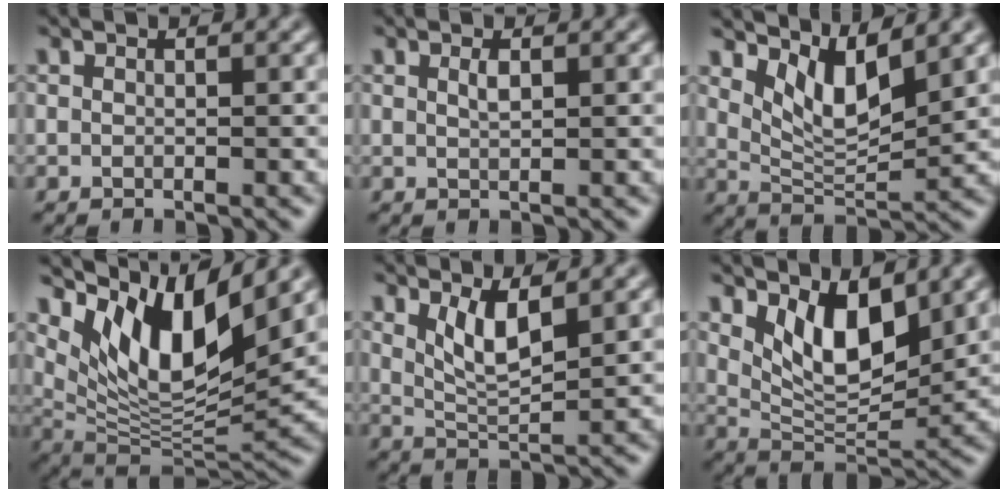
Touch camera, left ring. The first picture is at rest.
{"total": 1.0, "force": [0.5, 0.3, 0.8], "torque": [-0.017, 0.001, 0.009]}
{"total": 5.0, "force": [3.0, 1.7, 3.6], "torque": [-0.077, -0.015, 0.056]}
{"total": 10.8, "force": [6.1, 3.7, 8.1], "torque": [-0.132, -0.015, 0.123]}
{"total": 3.6, "force": [1.7, 1.0, 3.0], "torque": [-0.061, -0.011, 0.038]}
{"total": 6.2, "force": [2.9, 2.8, 4.7], "torque": [-0.089, -0.017, 0.053]}